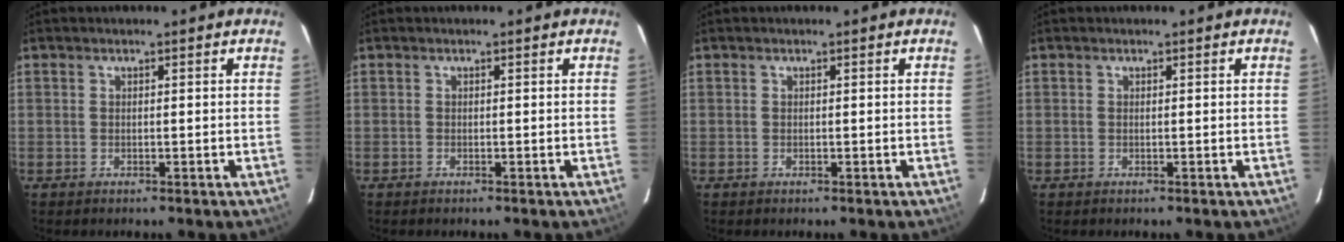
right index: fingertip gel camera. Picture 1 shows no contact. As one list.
[{"total": 0.0}, {"total": 0.0}, {"total": 0.0}]